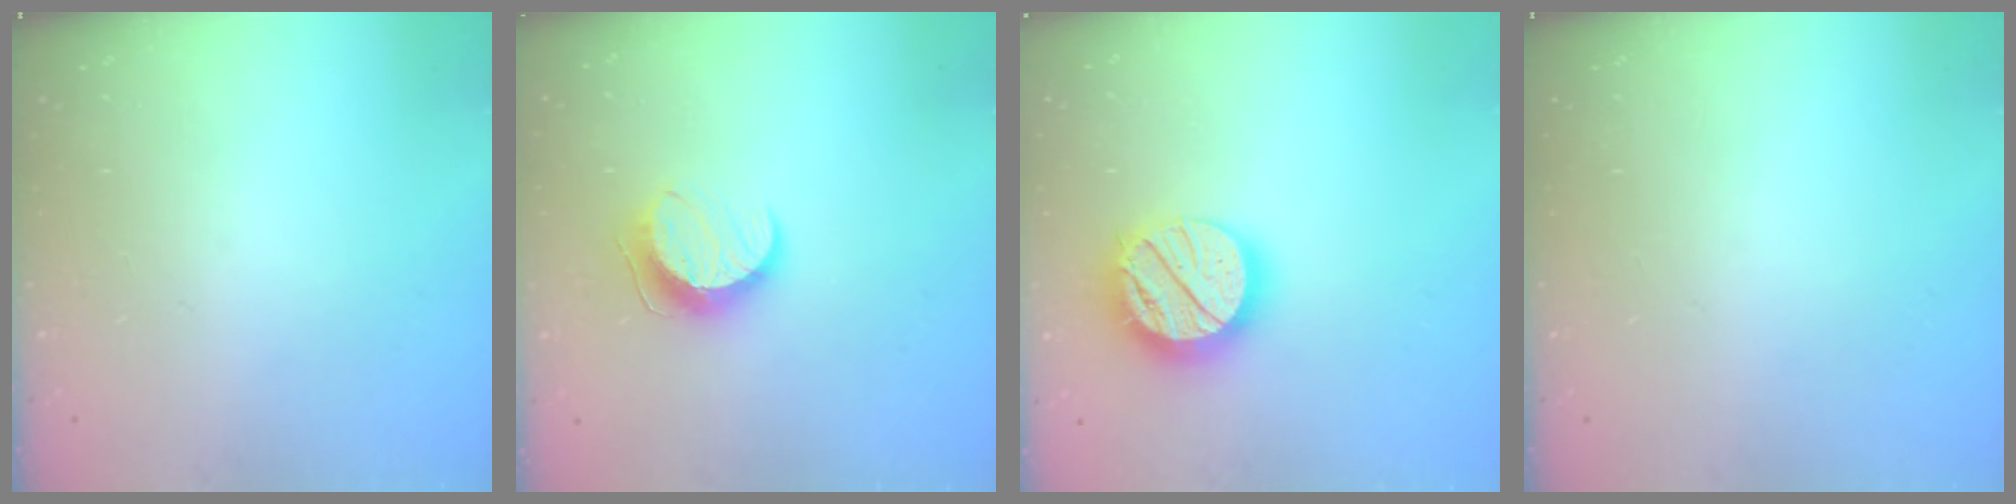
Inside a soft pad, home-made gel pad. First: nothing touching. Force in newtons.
{"total": 9.7, "press": 9.6, "slide": 0.6}
{"total": 17.3, "press": 17.2, "slide": 1.4}
{"total": 0.0}